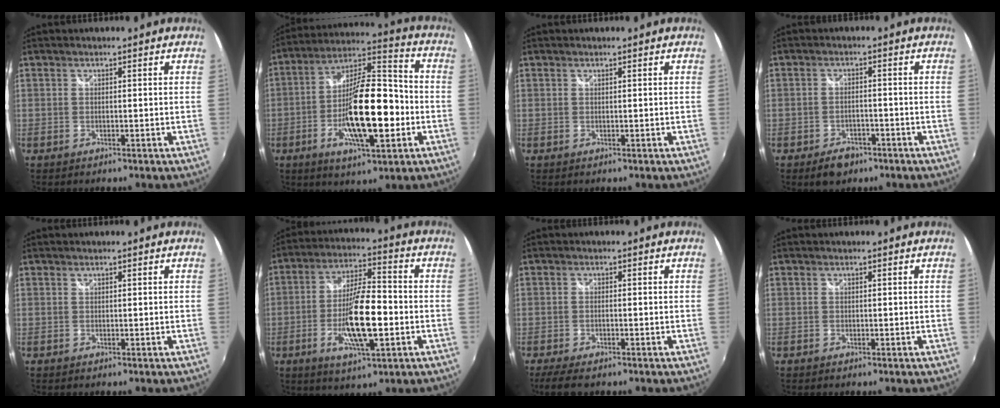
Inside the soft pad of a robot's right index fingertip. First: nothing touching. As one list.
[{"total": 18.4, "force": [-4.5, 5.6, 16.9], "torque": [-0.300, 0.009, -0.079]}, {"total": 0.0}, {"total": 5.0, "force": [-3.3, 3.0, 2.1], "torque": [-0.056, -0.004, -0.046]}, {"total": 0.0}, {"total": 13.4, "force": [-3.6, 3.3, 12.4], "torque": [-0.239, -0.007, -0.063]}, {"total": 4.6, "force": [-3.3, 1.2, 3.1], "torque": [-0.069, -0.017, -0.057]}, {"total": 0.0}]